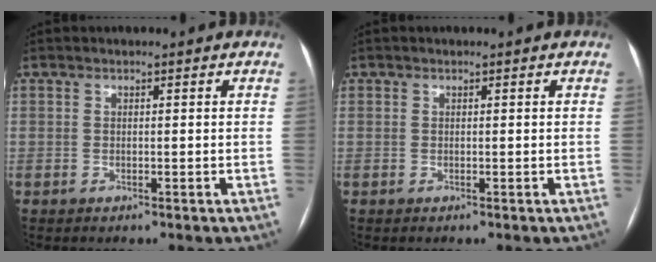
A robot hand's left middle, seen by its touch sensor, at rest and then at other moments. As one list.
[{"total": 0.0}]